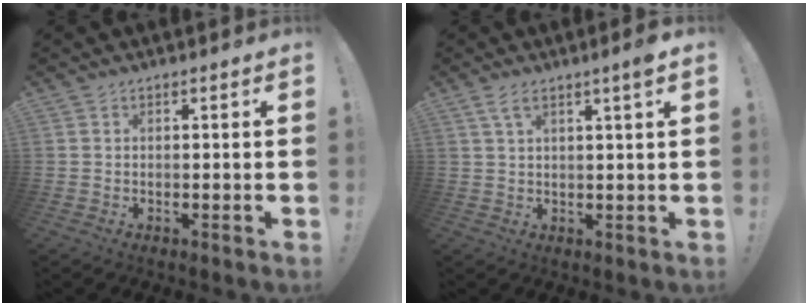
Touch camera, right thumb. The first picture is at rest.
{"total": 4.5, "force": [2.3, 0.2, 3.8], "torque": [-0.063, -0.007, 0.035]}